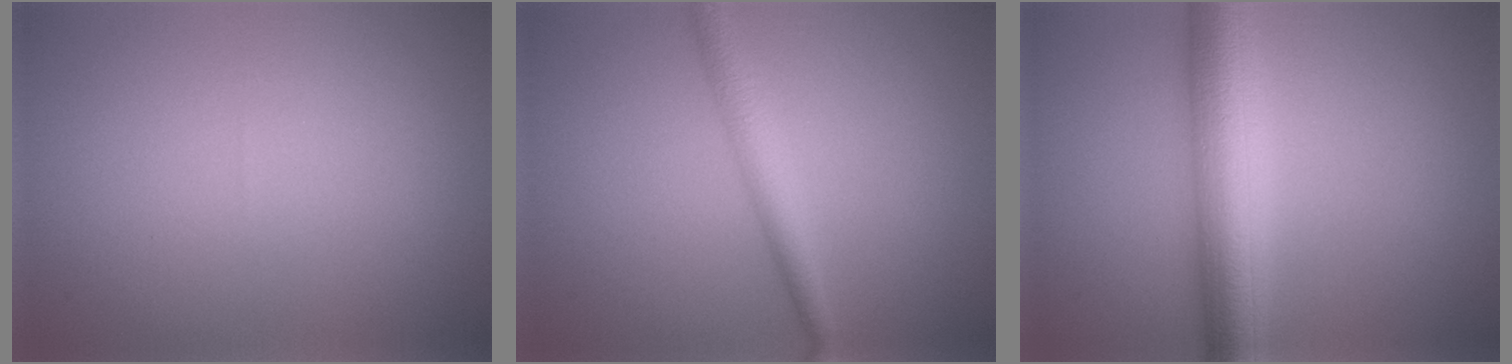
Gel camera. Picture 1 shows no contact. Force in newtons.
{"total": 2.6, "press": 2.6, "slide": 0.0}
{"total": 7.1, "press": 7.1, "slide": 0.2}